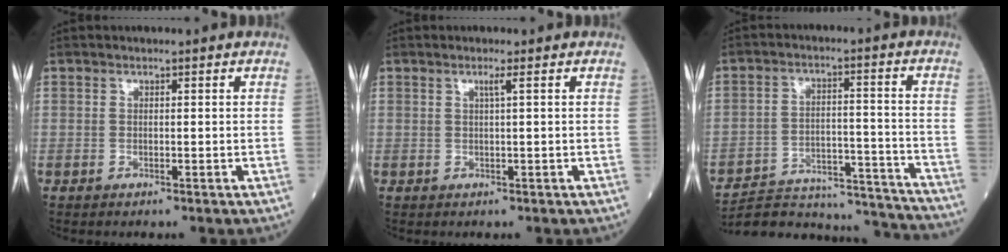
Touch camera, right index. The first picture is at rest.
{"total": 1.0, "force": [0.4, -0.3, 0.9], "torque": [-0.023, -0.002, 0.010]}
{"total": 21.6, "force": [-21.0, 2.5, 4.2], "torque": [-0.067, 0.014, -0.295]}